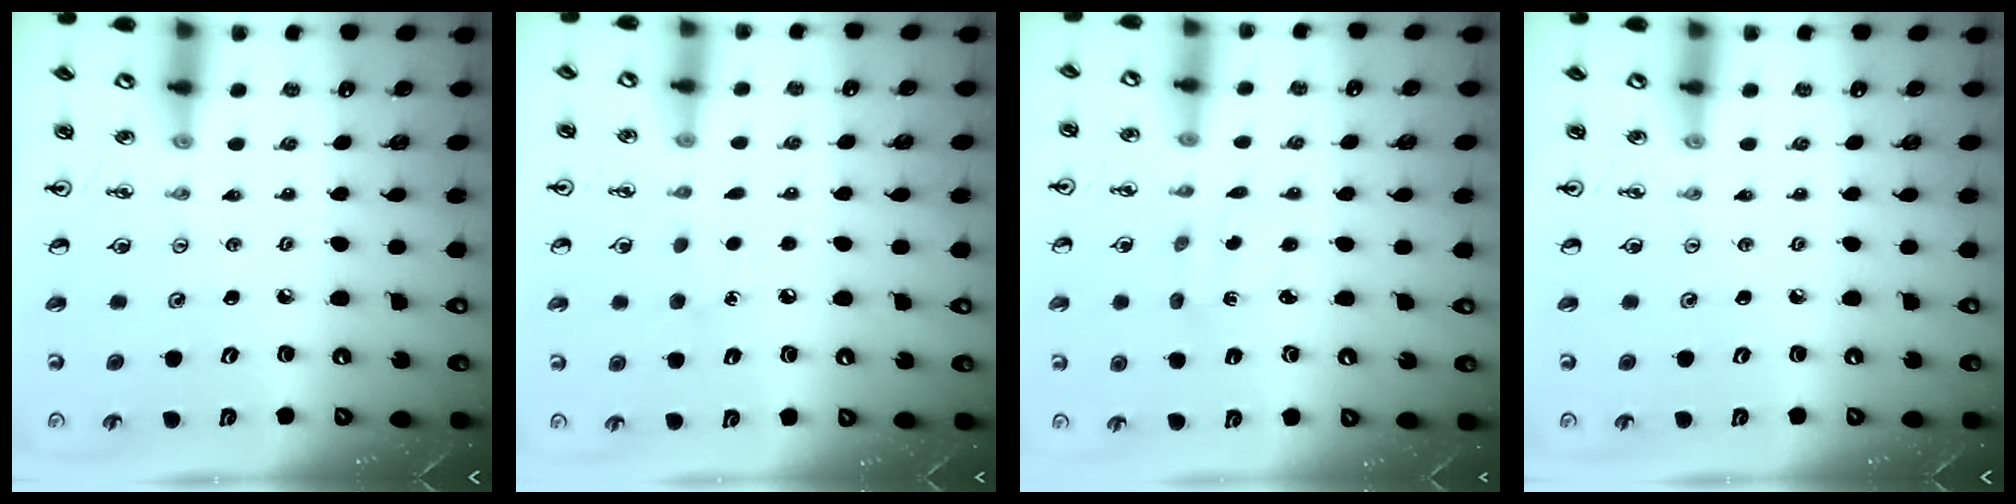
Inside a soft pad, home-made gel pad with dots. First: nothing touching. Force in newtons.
{"total": 6.0, "press": 6.0, "slide": 0.7}
{"total": 2.1, "press": 2.0, "slide": 0.6}
{"total": 0.0}